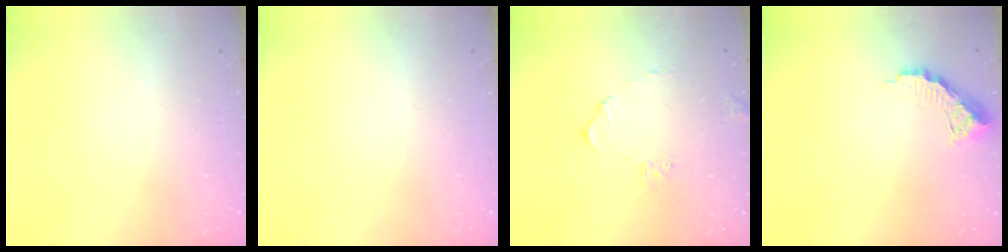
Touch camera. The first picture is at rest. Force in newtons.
{"total": 0.0}
{"total": 9.7, "press": 9.7, "slide": 0.4}
{"total": 8.5, "press": 8.4, "slide": 0.5}